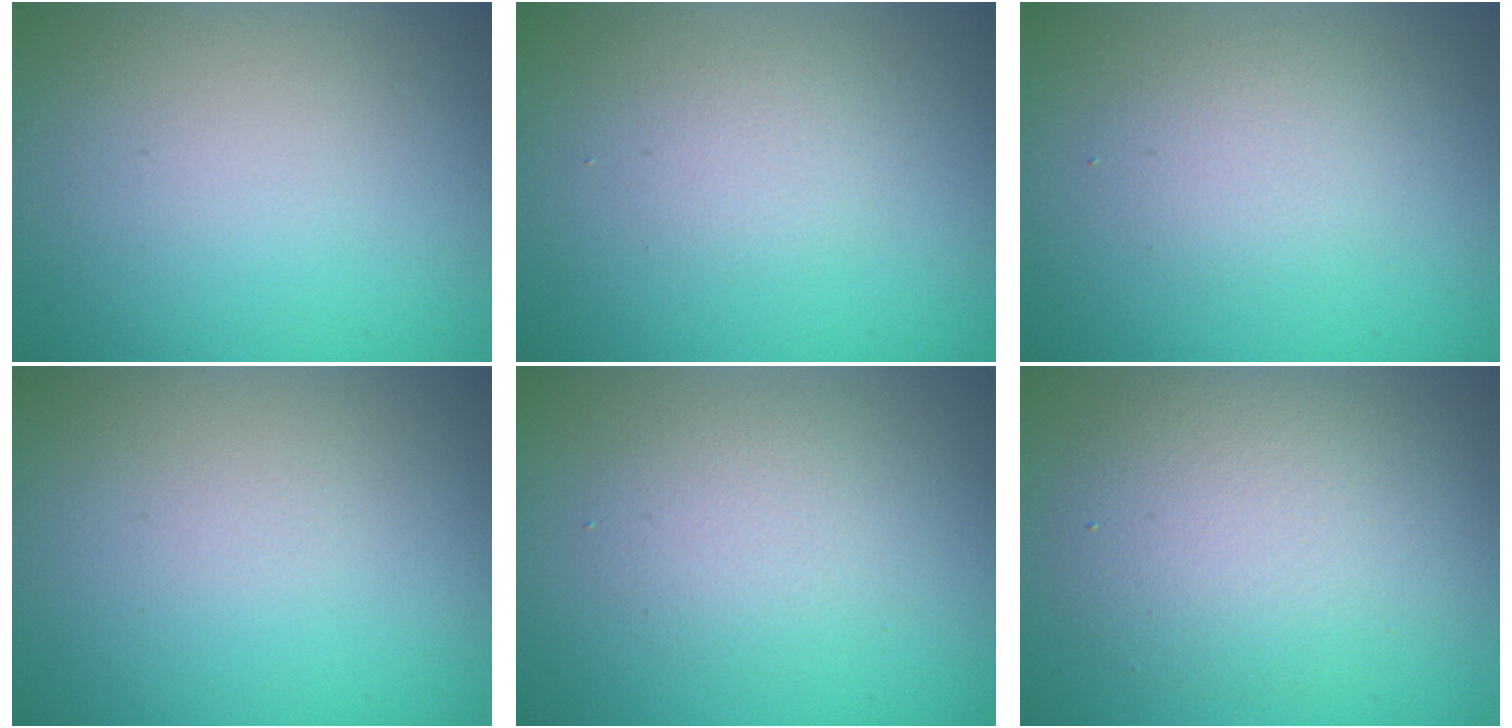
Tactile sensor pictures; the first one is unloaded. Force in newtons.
{"total": 1.4, "press": 1.3, "slide": 0.1}
{"total": 2.1, "press": 2.1, "slide": 0.1}
{"total": 0.0}
{"total": 2.6, "press": 2.6, "slide": 0.2}
{"total": 4.8, "press": 4.8, "slide": 0.3}